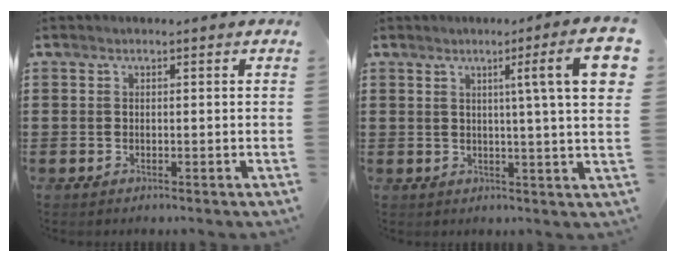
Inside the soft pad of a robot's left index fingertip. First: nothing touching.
{"total": 8.7, "force": [3.4, -0.4, 8.0], "torque": [-0.134, -0.009, 0.047]}